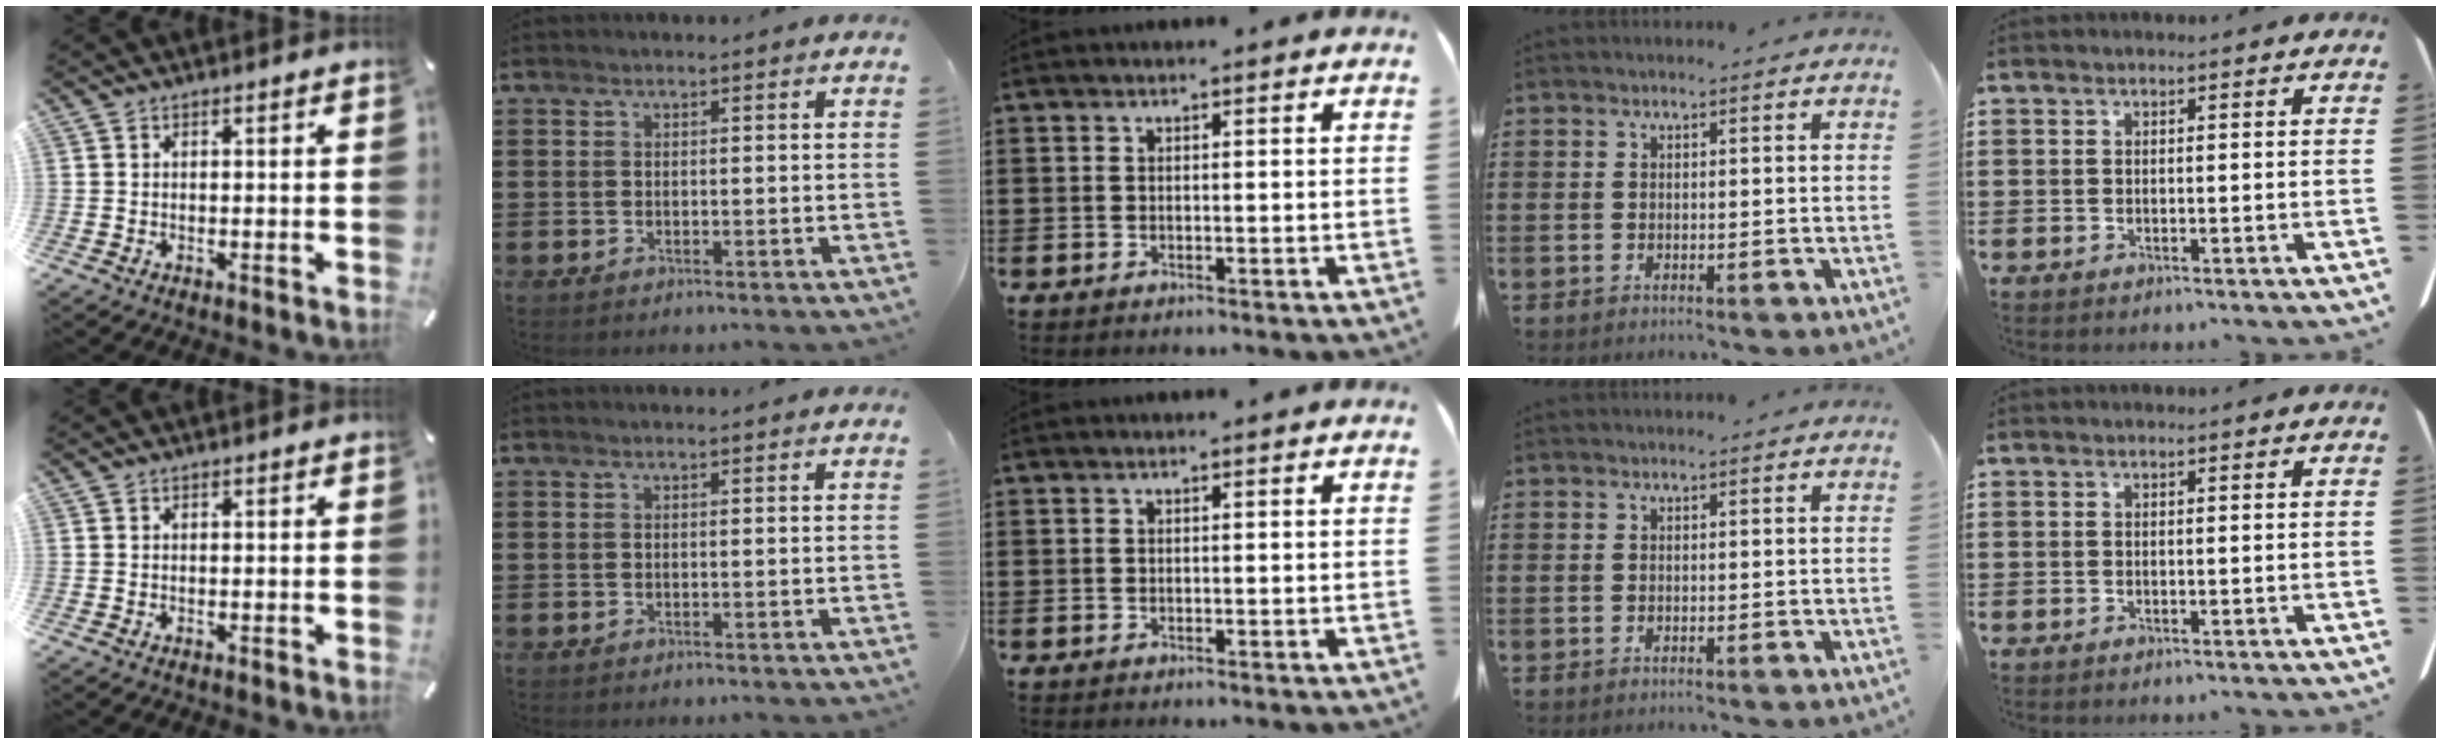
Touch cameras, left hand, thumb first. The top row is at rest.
{}